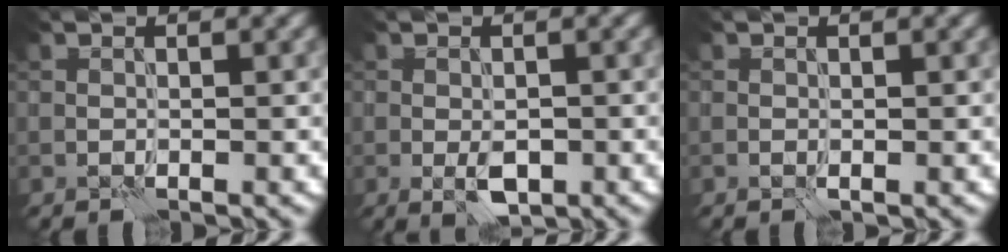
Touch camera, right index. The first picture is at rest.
{"total": 2.6, "force": [-0.9, 1.3, 2.0], "torque": [-0.036, -0.002, -0.014]}
{"total": 0.0}